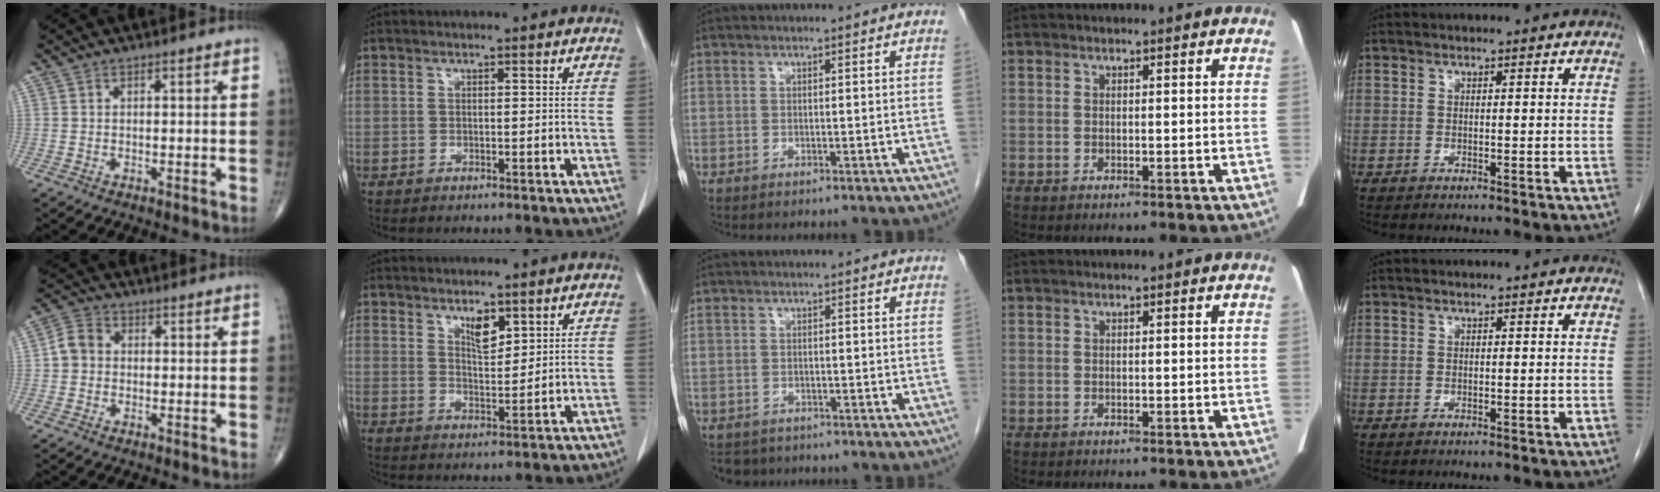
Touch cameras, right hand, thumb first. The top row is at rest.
{"thumb": {"total": 4.5, "force": [-0.1, 3.9, 2.2], "torque": [-0.035, 0.013, -0.011]}, "index": {"total": 3.9, "force": [2.5, 1.4, 2.7], "torque": [-0.049, -0.003, 0.047]}, "middle": {"total": 3.7, "force": [-3.1, 2.0, 0.2], "torque": [-0.005, -0.003, -0.044]}}